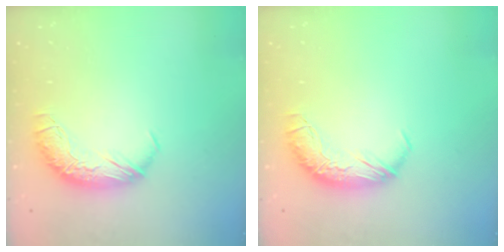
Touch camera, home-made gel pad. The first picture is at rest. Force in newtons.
{"total": 0.0}